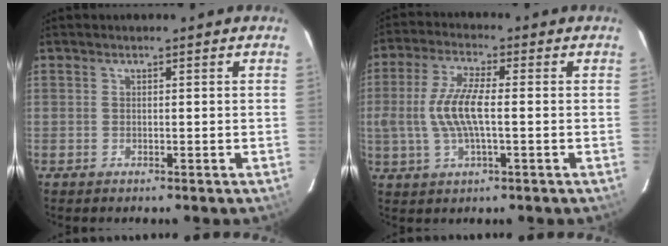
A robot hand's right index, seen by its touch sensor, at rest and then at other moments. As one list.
[{"total": 9.2, "force": [-0.6, 2.7, 8.7], "torque": [-0.181, 0.002, -0.012]}]